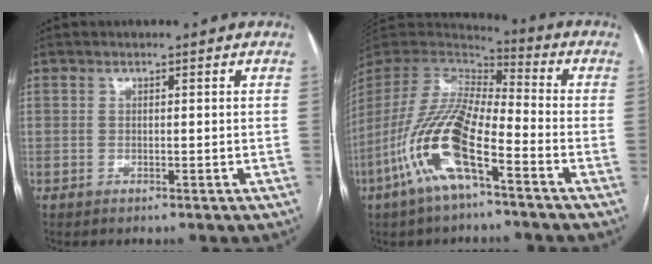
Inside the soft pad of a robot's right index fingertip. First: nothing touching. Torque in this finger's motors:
{"motor_torque": [1.49, -0.65, 1.05, 0.21]}